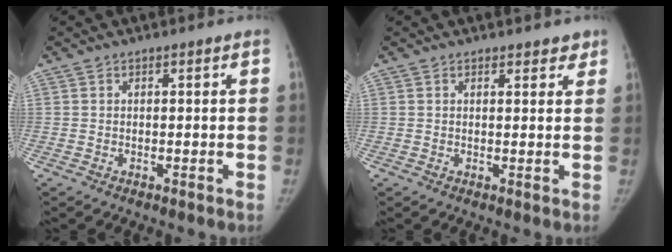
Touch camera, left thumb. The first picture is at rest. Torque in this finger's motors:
{"motor_torque": [-0.40, -0.27, -0.35, 0.37, -0.05]}